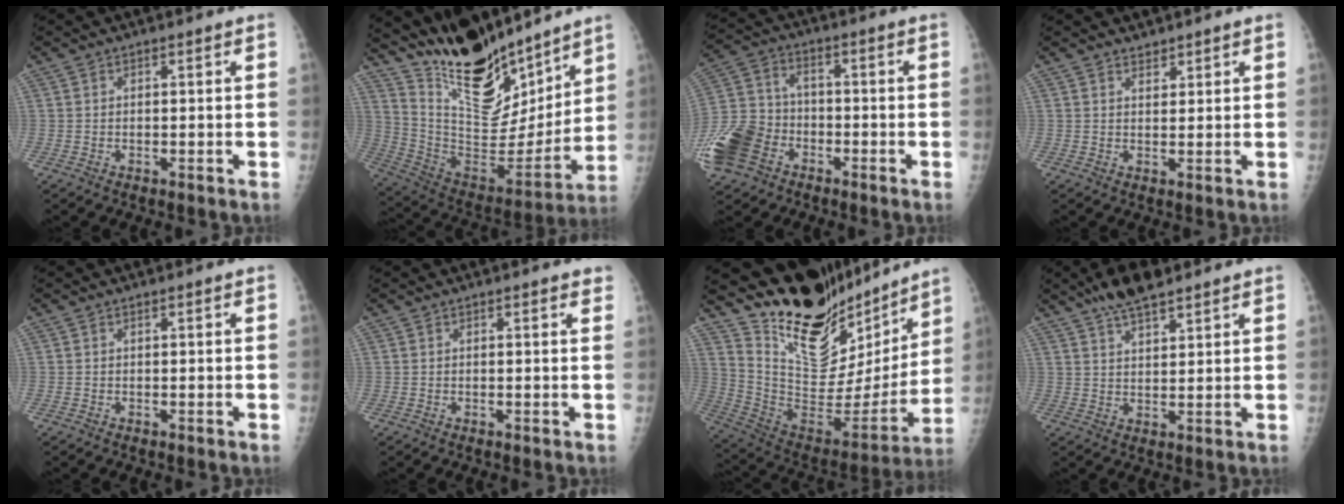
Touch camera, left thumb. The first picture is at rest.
{"total": 22.9, "force": [18.1, 8.1, 11.5], "torque": [-0.155, -0.095, 0.318]}
{"total": 14.7, "force": [-7.4, 10.5, 7.2], "torque": [-0.163, 0.032, -0.145]}
{"total": 1.9, "force": [1.6, 0.9, 0.3], "torque": [0.008, -0.012, 0.024]}
{"total": 0.0}
{"total": 1.1, "force": [0.8, 0.3, 0.6], "torque": [-0.002, 0.000, 0.008]}
{"total": 26.3, "force": [21.2, 10.4, 11.4], "torque": [-0.155, -0.112, 0.343]}
{"total": 7.9, "force": [5.9, 2.4, 4.6], "torque": [-0.072, -0.017, 0.106]}